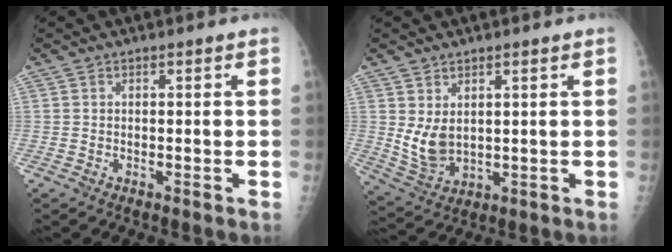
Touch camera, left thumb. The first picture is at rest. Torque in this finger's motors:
{"motor_torque": [0.06, 0.36, 0.72, -0.19, 0.05]}